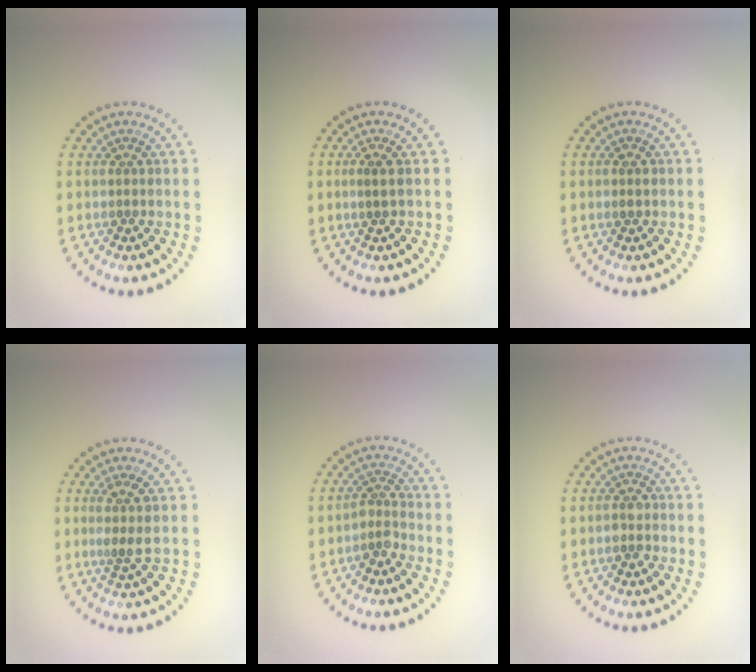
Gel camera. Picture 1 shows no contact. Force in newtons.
{"total": 0.8, "press": 0.6, "slide": 0.6}
{"total": 0.9, "press": 0.9, "slide": 0.1}
{"total": 2.0, "press": 1.6, "slide": 1.2}
{"total": 1.8, "press": 1.3, "slide": 1.3}
{"total": 1.4, "press": 1.2, "slide": 0.7}